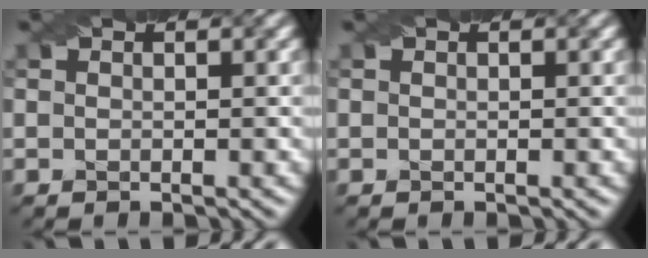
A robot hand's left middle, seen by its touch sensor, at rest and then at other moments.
{"total": 0.0}